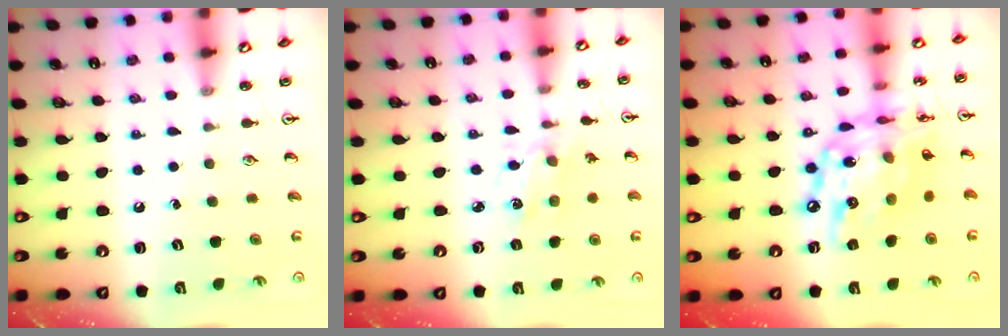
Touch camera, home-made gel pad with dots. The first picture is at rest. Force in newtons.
{"total": 1.9, "press": 1.8, "slide": 0.5}
{"total": 19.2, "press": 19.1, "slide": 1.8}